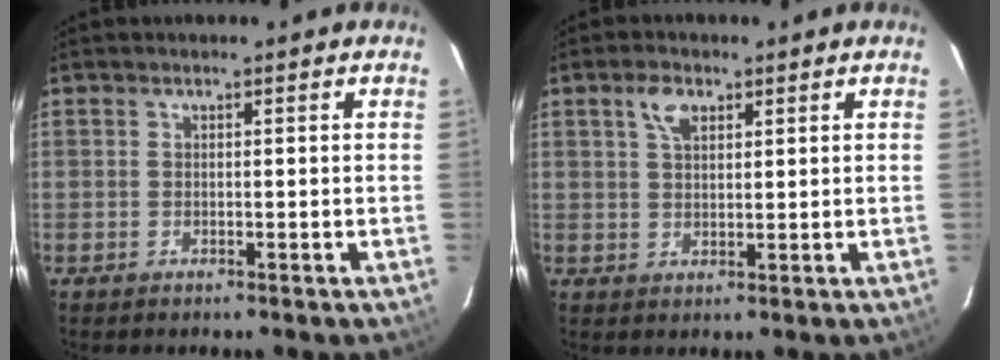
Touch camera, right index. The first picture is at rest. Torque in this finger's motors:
{"motor_torque": [0.19, 0.02, 0.13, 0.05]}